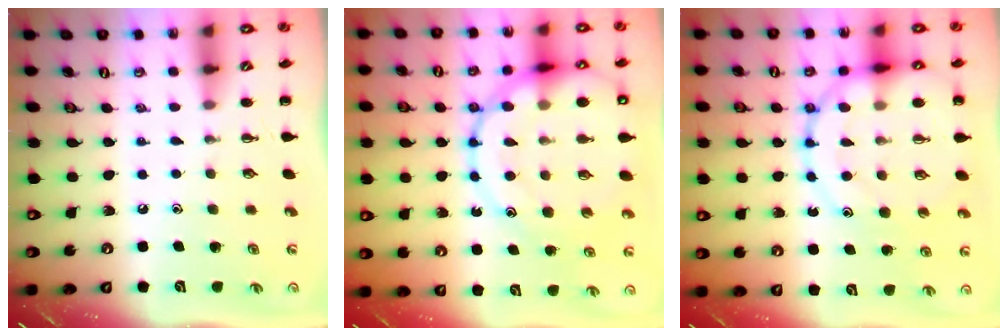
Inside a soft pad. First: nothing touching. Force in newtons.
{"total": 24.3, "press": 24.0, "slide": 3.3}
{"total": 18.3, "press": 18.2, "slide": 2.1}